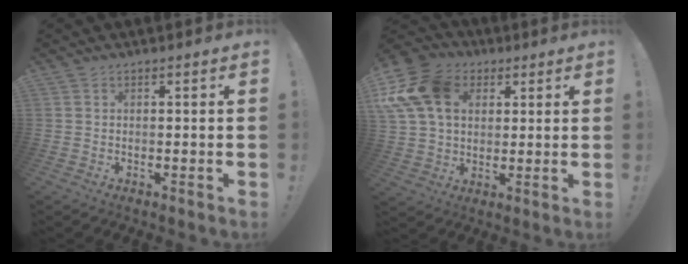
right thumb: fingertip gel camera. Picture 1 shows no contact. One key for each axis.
{"total": 18.8, "fx": 6.0, "fy": 14.1, "fz": 10.9, "tx": -0.215, "ty": -0.015, "tz": 0.111}